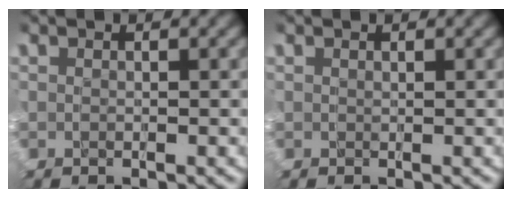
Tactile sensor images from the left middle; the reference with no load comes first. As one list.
[{"total": 0.0}]